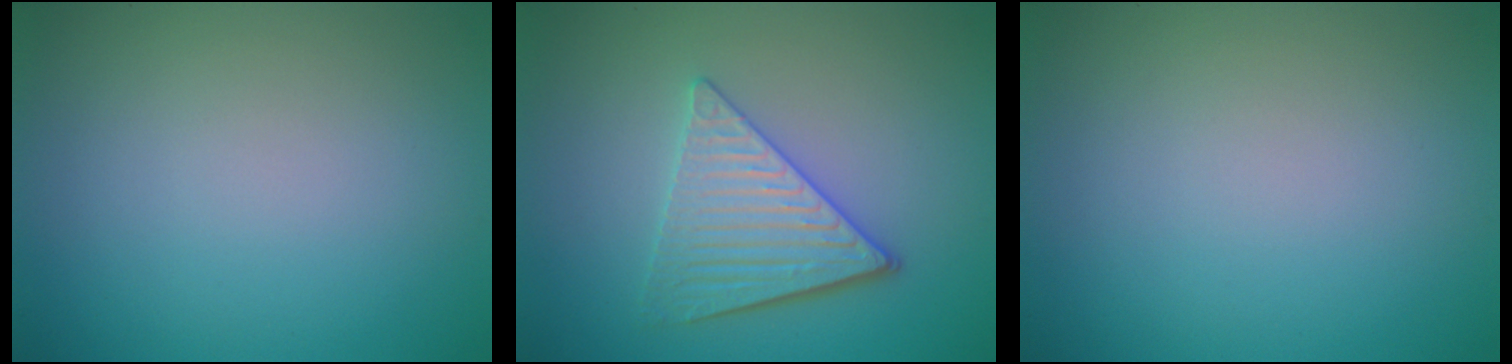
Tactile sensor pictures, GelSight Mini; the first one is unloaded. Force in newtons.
{"total": 4.5, "press": 3.7, "slide": 2.5}
{"total": 0.0}